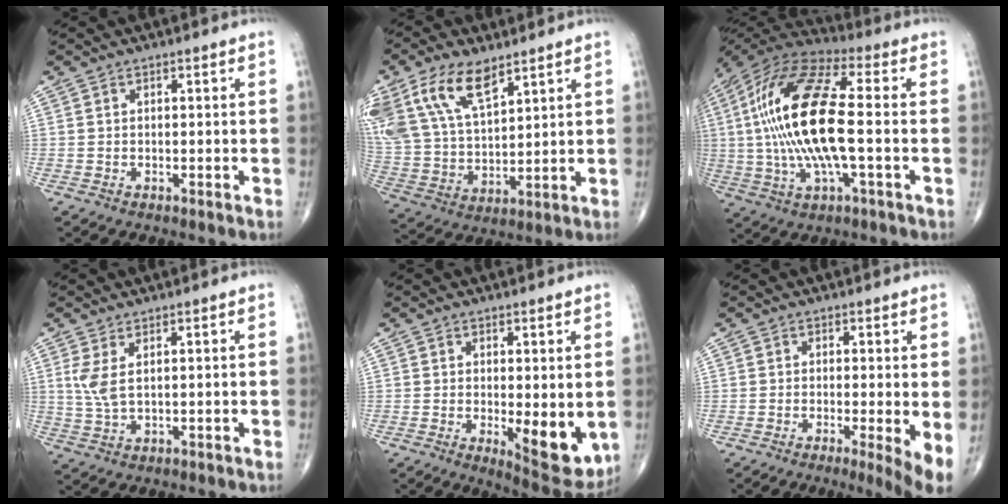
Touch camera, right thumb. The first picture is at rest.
{"total": 17.8, "force": [10.0, 8.7, 11.8], "torque": [-0.241, -0.022, 0.202]}
{"total": 22.4, "force": [-0.1, 7.4, 21.2], "torque": [-0.449, 0.020, -0.008]}
{"total": 4.2, "force": [1.4, 1.3, 3.8], "torque": [-0.096, -0.006, 0.038]}
{"total": 9.3, "force": [-1.1, 3.6, 8.5], "torque": [-0.103, -0.026, -0.004]}
{"total": 5.2, "force": [-0.6, 0.8, 5.1], "torque": [-0.083, -0.017, -0.015]}